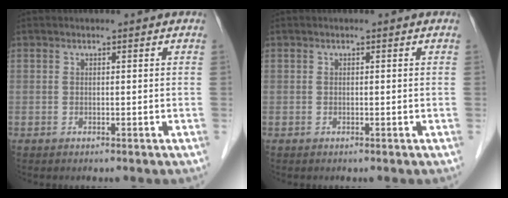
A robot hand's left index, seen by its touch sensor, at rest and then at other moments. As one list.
[{"total": 0.0}]